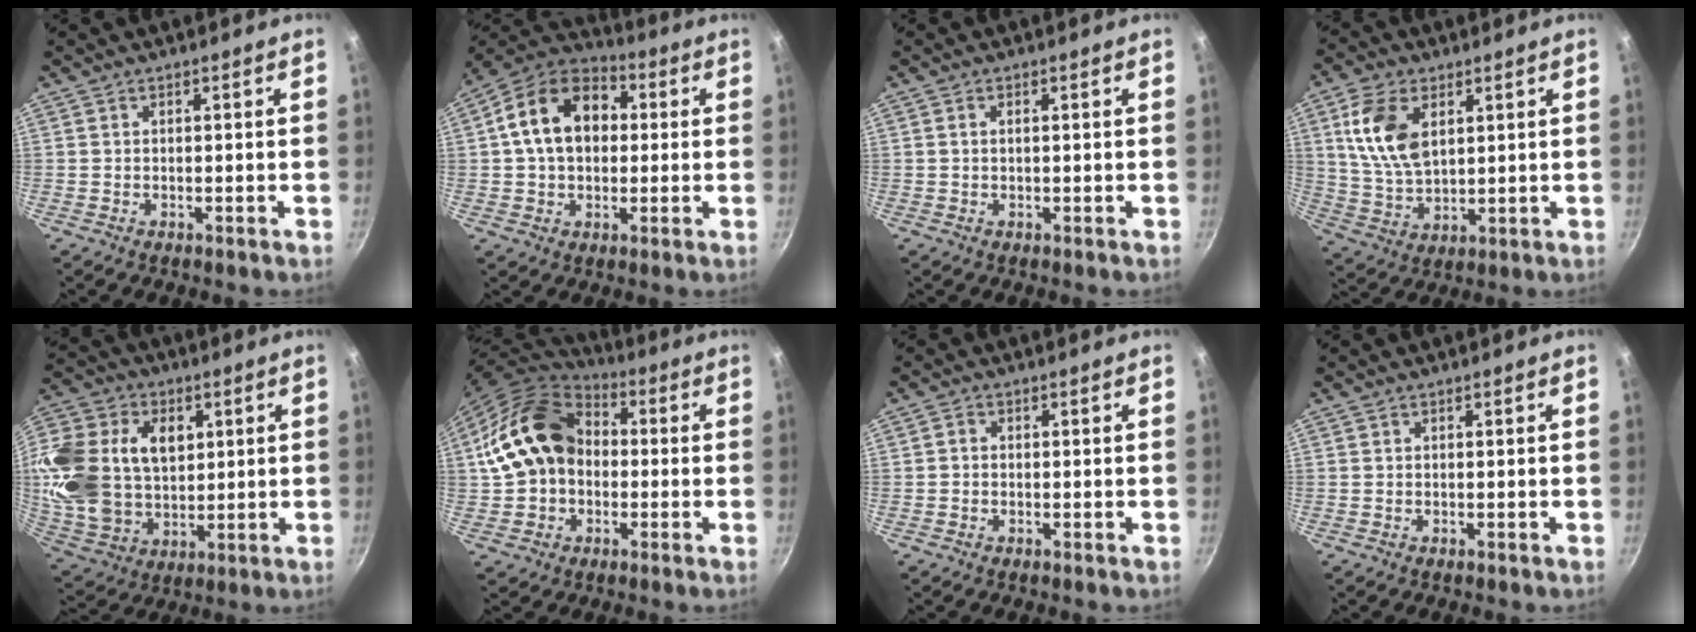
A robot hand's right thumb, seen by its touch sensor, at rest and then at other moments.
{"total": 15.6, "force": [2.1, 11.3, 10.6], "torque": [-0.147, 0.030, 0.017]}
{"total": 1.0, "force": [0.2, 0.5, 0.8], "torque": [-0.014, 0.004, 0.002]}
{"total": 12.3, "force": [4.0, 7.3, 9.0], "torque": [-0.165, -0.020, 0.084]}
{"total": 25.7, "force": [5.4, 18.6, 16.9], "torque": [-0.359, 0.015, 0.104]}
{"total": 17.5, "force": [0.4, 13.5, 11.1], "torque": [-0.177, 0.042, -0.001]}
{"total": 1.1, "force": [-0.3, 1.0, 0.5], "torque": [-0.009, 0.005, -0.007]}
{"total": 0.0}